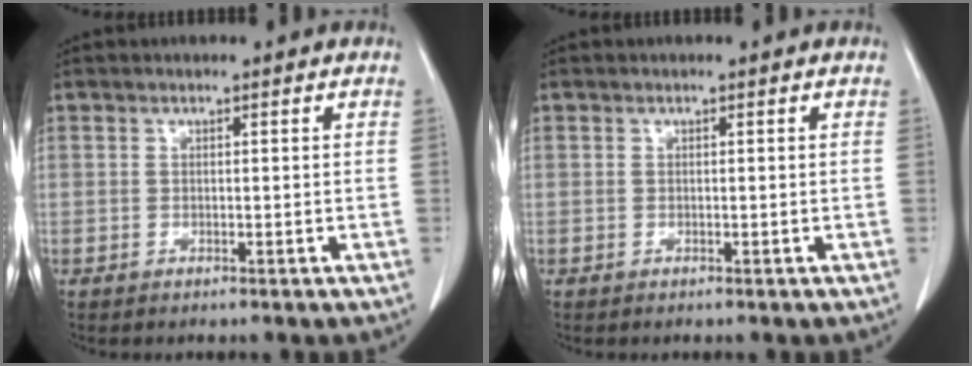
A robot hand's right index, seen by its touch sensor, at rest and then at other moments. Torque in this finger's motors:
{"motor_torque": [-0.04, 0.03, 0.00, 0.00]}